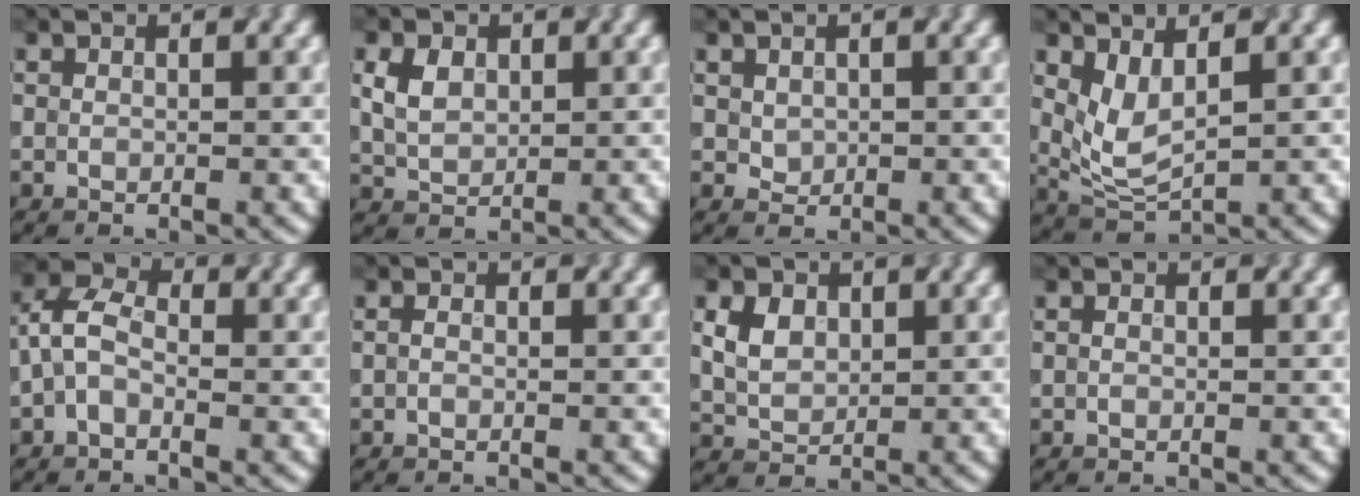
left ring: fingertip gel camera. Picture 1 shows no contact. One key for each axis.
{"total": 2.8, "fx": 0.8, "fy": 2.0, "fz": 1.9, "tx": -0.047, "ty": 0.007, "tz": 0.021}
{"total": 1.9, "fx": 0.7, "fy": 1.5, "fz": 0.9, "tx": -0.026, "ty": 0.007, "tz": 0.025}
{"total": 3.2, "fx": 1.2, "fy": 1.5, "fz": 2.6, "tx": -0.062, "ty": 0.000, "tz": 0.034}
{"total": 3.5, "fx": -0.9, "fy": 2.1, "fz": 2.7, "tx": -0.054, "ty": 0.020, "tz": -0.022}
{"total": 1.3, "fx": 0.2, "fy": 0.8, "fz": 0.9, "tx": -0.004, "ty": 0.008, "tz": -0.012}
{"total": 3.3, "fx": 1.0, "fy": 2.3, "fz": 2.1, "tx": -0.047, "ty": 0.005, "tz": 0.020}
{"total": 0.8, "fx": 0.3, "fy": 0.5, "fz": 0.6, "tx": -0.001, "ty": 0.005, "tz": -0.011}